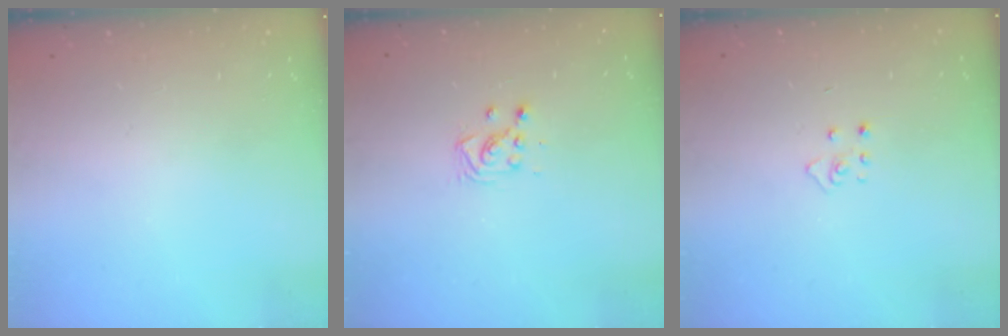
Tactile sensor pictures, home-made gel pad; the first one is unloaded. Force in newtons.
{"total": 4.0, "press": 4.0, "slide": 0.4}
{"total": 3.7, "press": 3.6, "slide": 0.3}